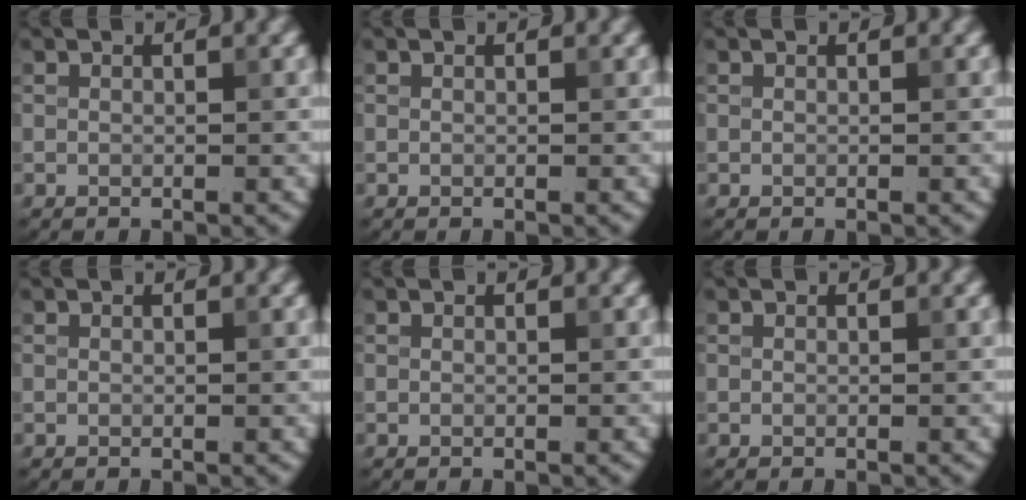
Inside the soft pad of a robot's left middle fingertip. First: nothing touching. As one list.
[{"total": 0.0}, {"total": 0.0}, {"total": 0.0}, {"total": 0.0}, {"total": 0.0}]